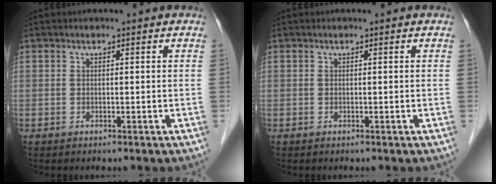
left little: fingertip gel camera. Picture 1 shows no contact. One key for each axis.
{"total": 0.0}